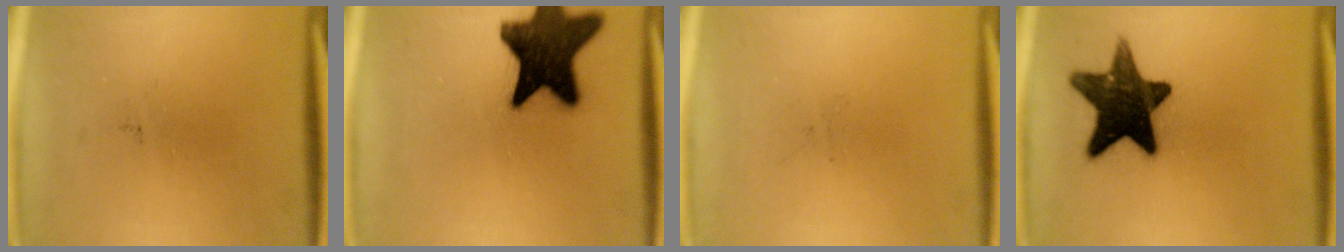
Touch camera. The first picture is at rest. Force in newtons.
{"total": 17.5}
{"total": 0.0}
{"total": 15.0}